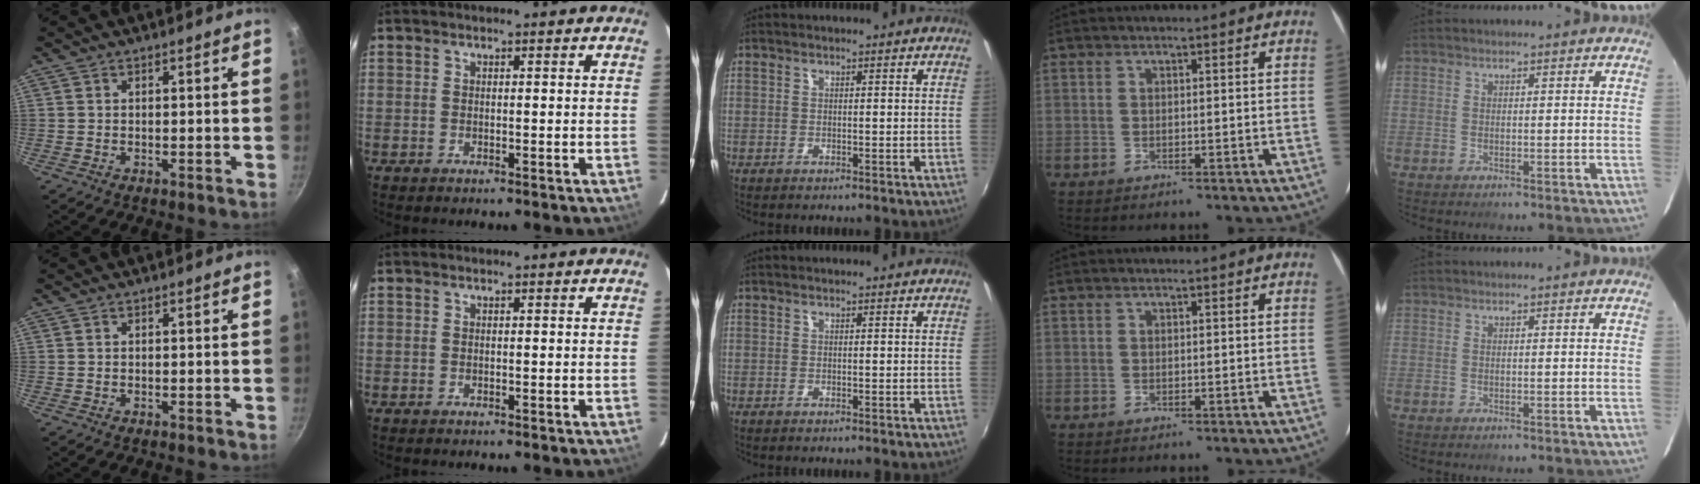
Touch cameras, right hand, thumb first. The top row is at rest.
{}